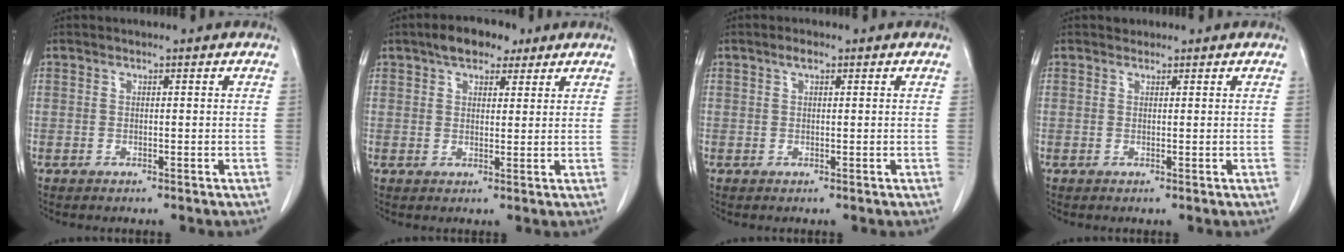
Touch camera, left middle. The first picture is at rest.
{"total": 6.1, "force": [4.1, 2.9, 3.5], "torque": [-0.055, 0.019, 0.066]}
{"total": 1.9, "force": [1.1, 0.8, 1.3], "torque": [-0.025, 0.007, 0.019]}
{"total": 0.8, "force": [0.7, 0.4, 0.0], "torque": [-0.004, 0.003, 0.010]}